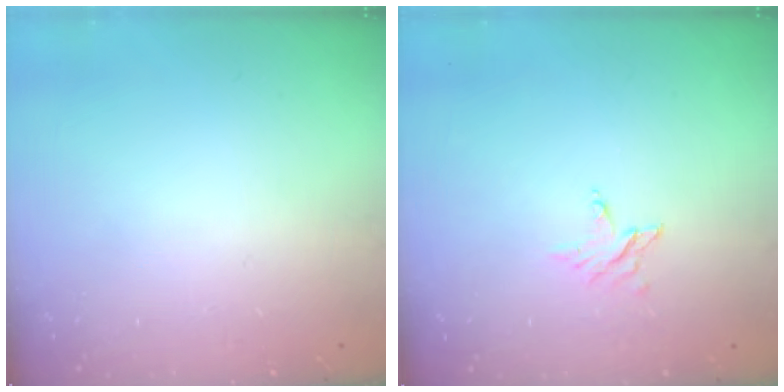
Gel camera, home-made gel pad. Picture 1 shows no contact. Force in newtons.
{"total": 2.8, "press": 2.8, "slide": 0.1}